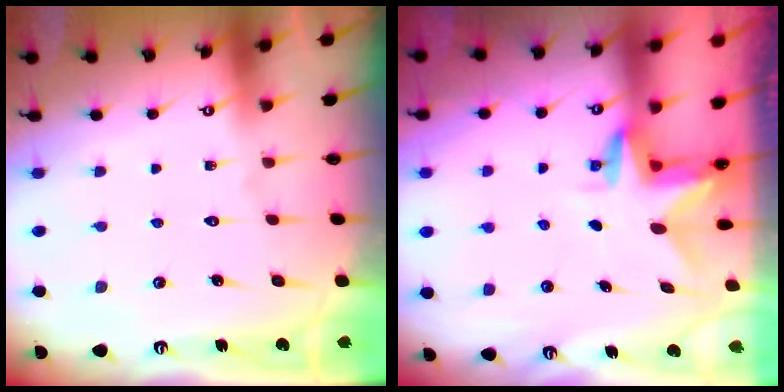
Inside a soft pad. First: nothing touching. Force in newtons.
{"total": 3.0, "press": 3.0, "slide": 0.3}